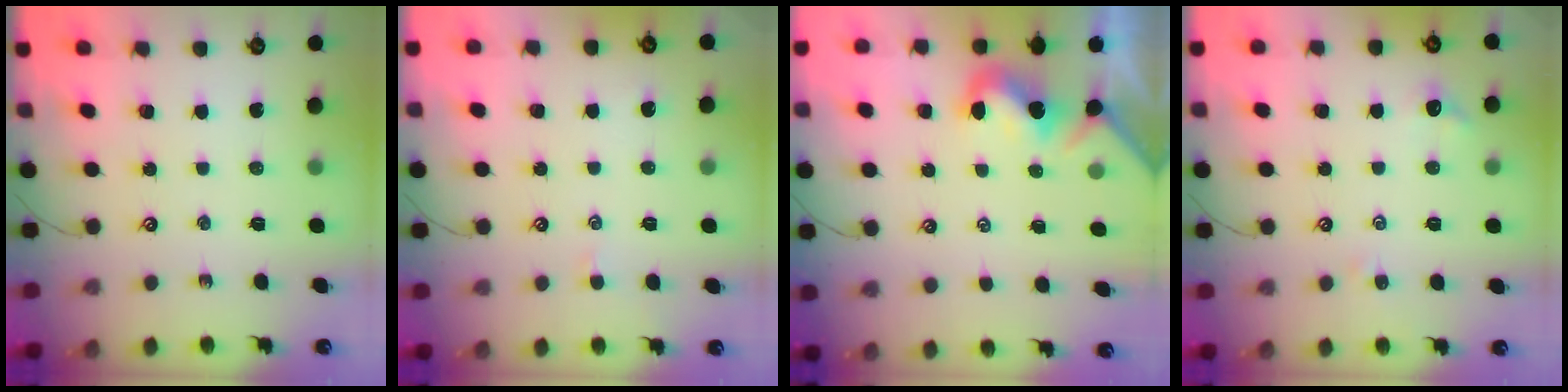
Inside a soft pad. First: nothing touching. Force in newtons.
{"total": 0.7, "press": 0.6, "slide": 0.4}
{"total": 0.0}
{"total": 1.9, "press": 1.8, "slide": 0.5}